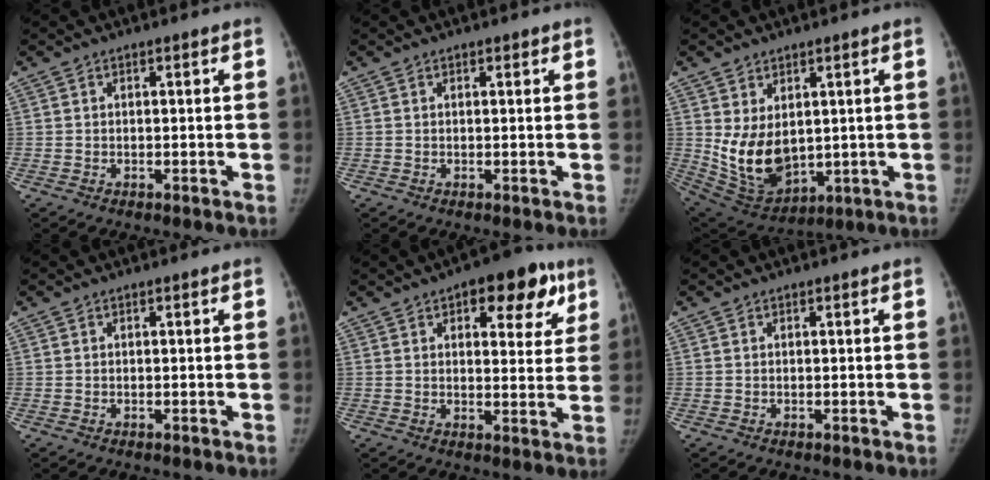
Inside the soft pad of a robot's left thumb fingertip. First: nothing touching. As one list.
[{"total": 0.5, "force": [0.3, 0.3, 0.3], "torque": [0.001, 0.000, 0.002]}, {"total": 11.8, "force": [1.1, 8.0, 8.6], "torque": [-0.133, -0.019, 0.054]}, {"total": 0.0}, {"total": 12.6, "force": [6.4, 6.1, 9.0], "torque": [-0.058, -0.013, 0.076]}, {"total": 0.0}]